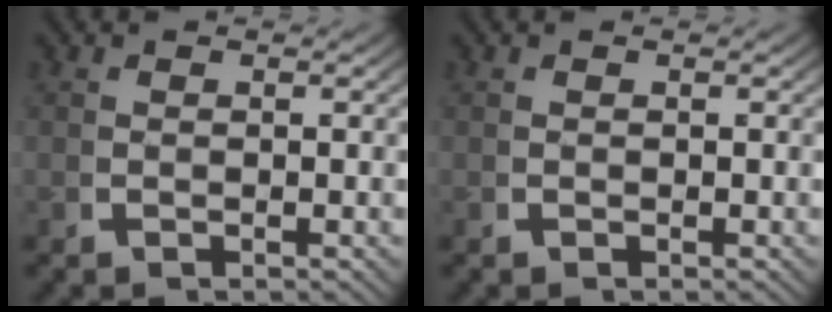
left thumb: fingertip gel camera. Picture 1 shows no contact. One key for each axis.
{"total": 0.0}